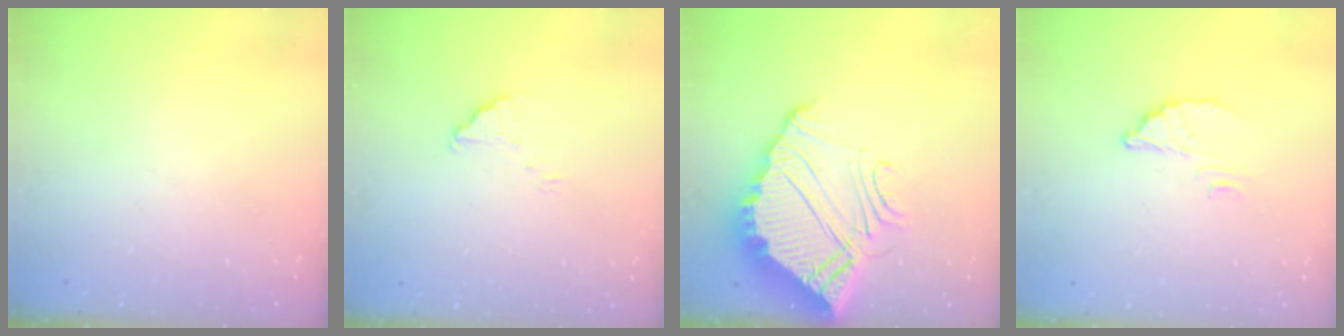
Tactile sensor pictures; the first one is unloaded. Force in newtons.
{"total": 1.5, "press": 1.5, "slide": 0.1}
{"total": 14.6, "press": 14.5, "slide": 1.1}
{"total": 2.8, "press": 2.8, "slide": 0.2}